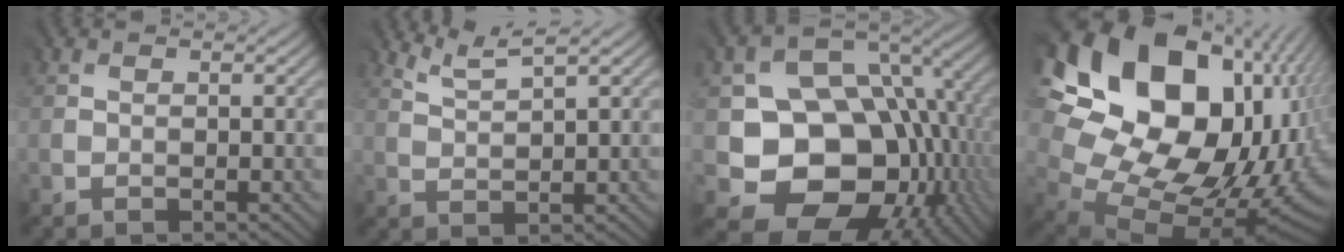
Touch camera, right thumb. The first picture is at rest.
{"total": 3.1, "force": [2.8, -0.2, 1.2], "torque": [-0.027, 0.004, 0.067]}
{"total": 13.6, "force": [-1.5, 10.9, 8.1], "torque": [-0.111, -0.034, -0.021]}
{"total": 21.6, "force": [7.9, 14.6, 13.9], "torque": [-0.297, 0.031, 0.163]}